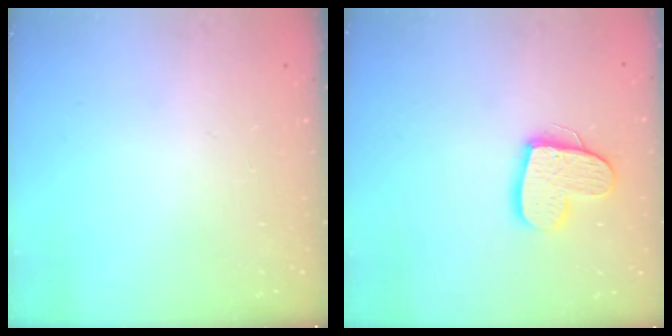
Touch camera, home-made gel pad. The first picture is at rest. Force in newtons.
{"total": 13.7, "press": 13.6, "slide": 1.1}